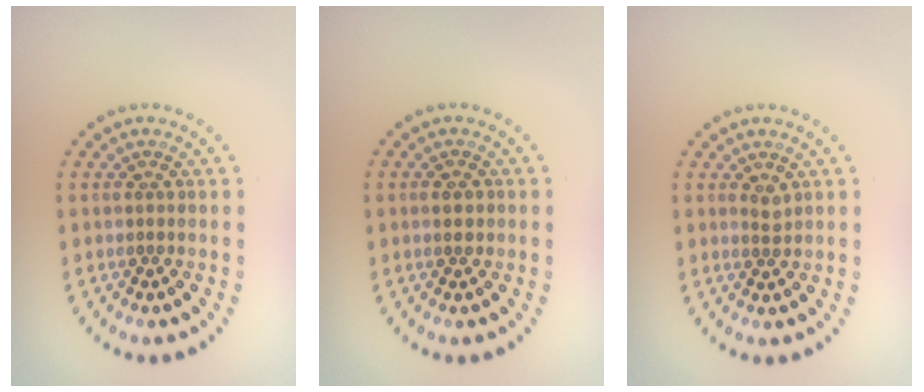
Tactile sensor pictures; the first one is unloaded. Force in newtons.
{"total": 1.0, "press": 1.0, "slide": 0.1}
{"total": 1.0, "press": 0.7, "slide": 0.6}